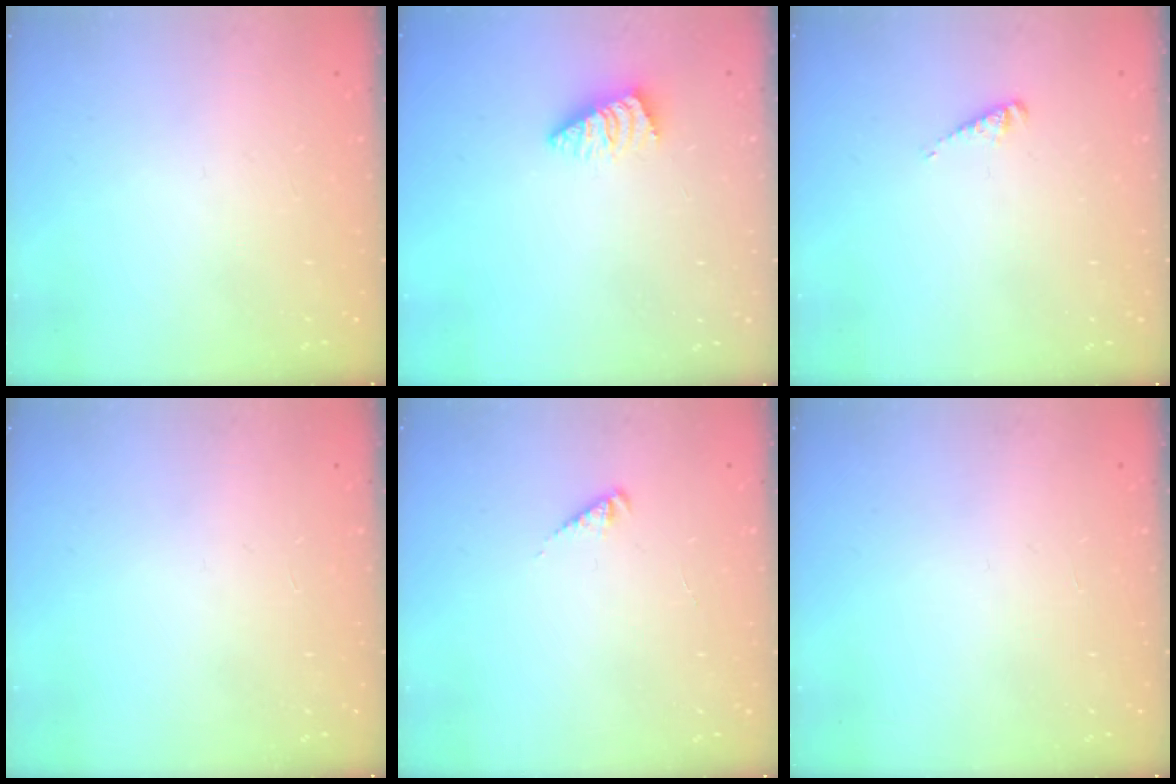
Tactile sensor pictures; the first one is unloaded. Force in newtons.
{"total": 1.1, "press": 1.1, "slide": 0.2}
{"total": 2.8, "press": 2.7, "slide": 0.3}
{"total": 0.0}
{"total": 1.9, "press": 1.8, "slide": 0.4}
{"total": 0.0}